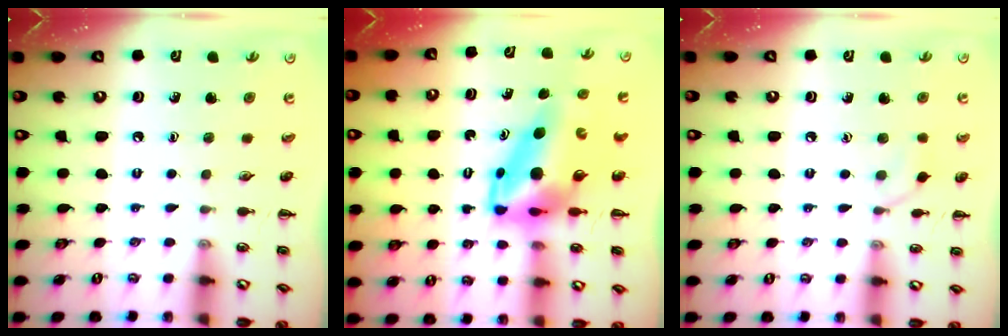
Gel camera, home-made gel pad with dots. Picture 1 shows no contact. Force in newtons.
{"total": 8.6, "press": 8.1, "slide": 2.9}
{"total": 6.0, "press": 5.8, "slide": 1.5}